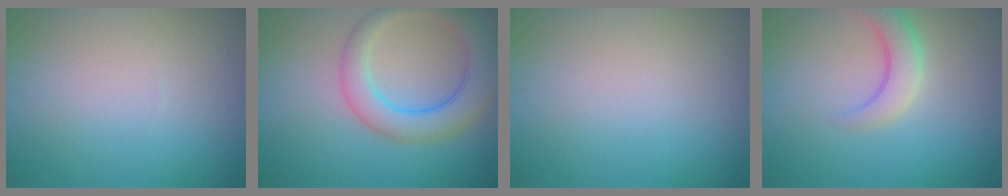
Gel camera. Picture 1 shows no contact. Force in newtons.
{"total": 5.5, "press": 5.5, "slide": 0.1}
{"total": 0.0}
{"total": 3.4, "press": 3.4, "slide": 0.1}